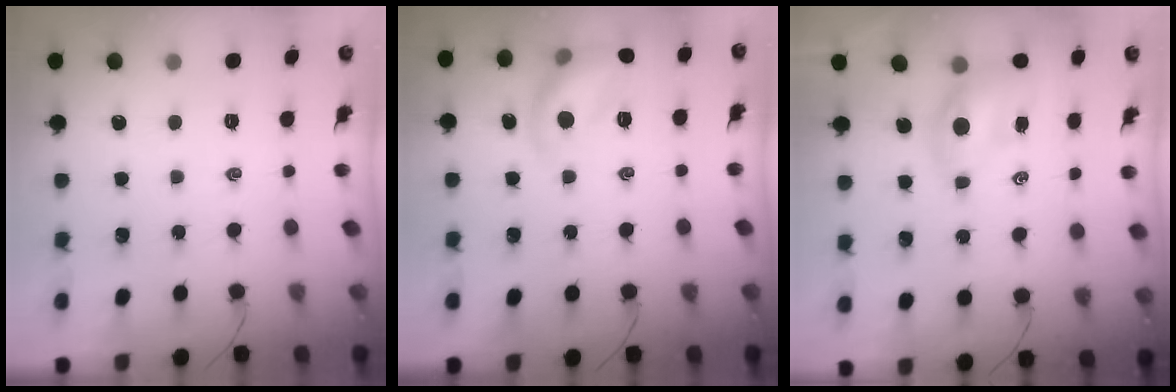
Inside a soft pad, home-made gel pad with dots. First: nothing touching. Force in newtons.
{"total": 11.9, "press": 11.9, "slide": 1.2}
{"total": 6.5, "press": 6.5, "slide": 0.9}